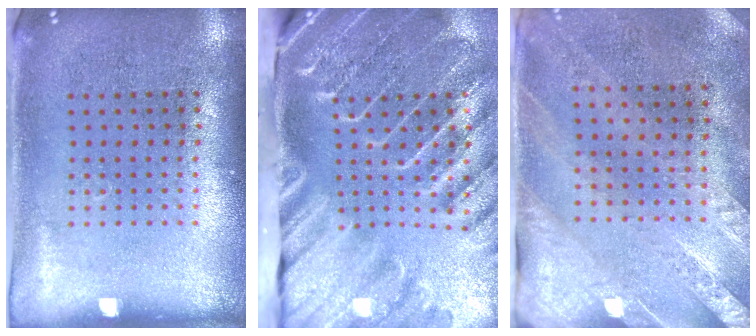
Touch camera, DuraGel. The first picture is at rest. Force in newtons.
{"total": 4.5, "press": 3.3, "slide": 2.9}
{"total": 2.5, "press": 2.1, "slide": 1.3}